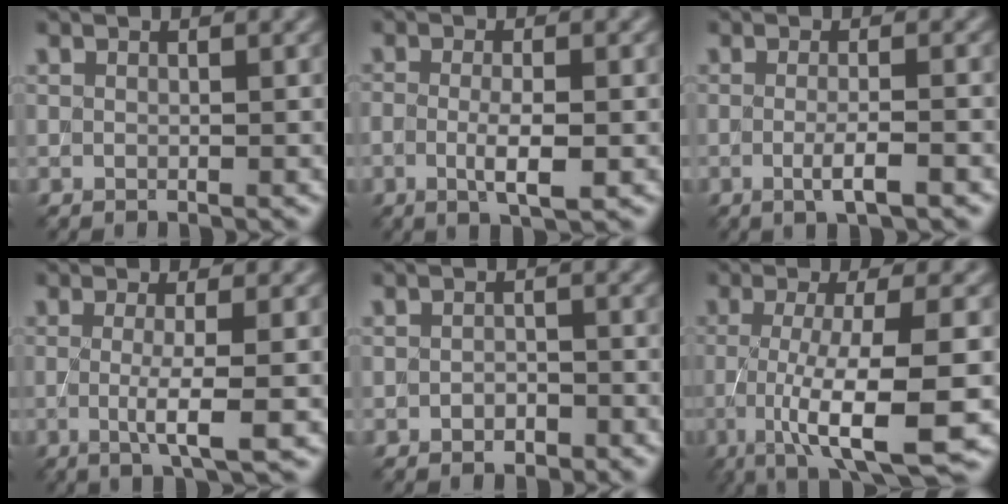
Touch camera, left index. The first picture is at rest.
{"total": 3.2, "force": [-0.6, 0.7, 3.0], "torque": [-0.061, -0.007, -0.012]}
{"total": 2.8, "force": [-0.7, 0.6, 2.7], "torque": [-0.041, -0.003, -0.015]}
{"total": 4.0, "force": [-0.4, 0.8, 3.9], "torque": [-0.067, -0.010, -0.010]}
{"total": 1.2, "force": [-0.8, 0.7, 0.5], "torque": [-0.013, 0.002, -0.014]}
{"total": 9.8, "force": [-2.8, 2.1, 9.2], "torque": [-0.139, -0.010, -0.051]}